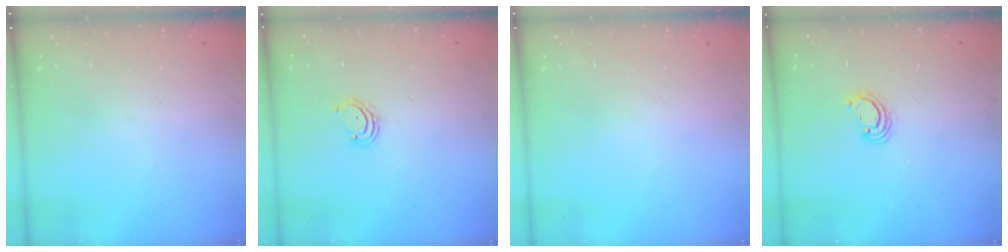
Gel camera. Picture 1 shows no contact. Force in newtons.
{"total": 3.5, "press": 3.5, "slide": 0.2}
{"total": 0.0}
{"total": 3.0, "press": 3.0, "slide": 0.3}